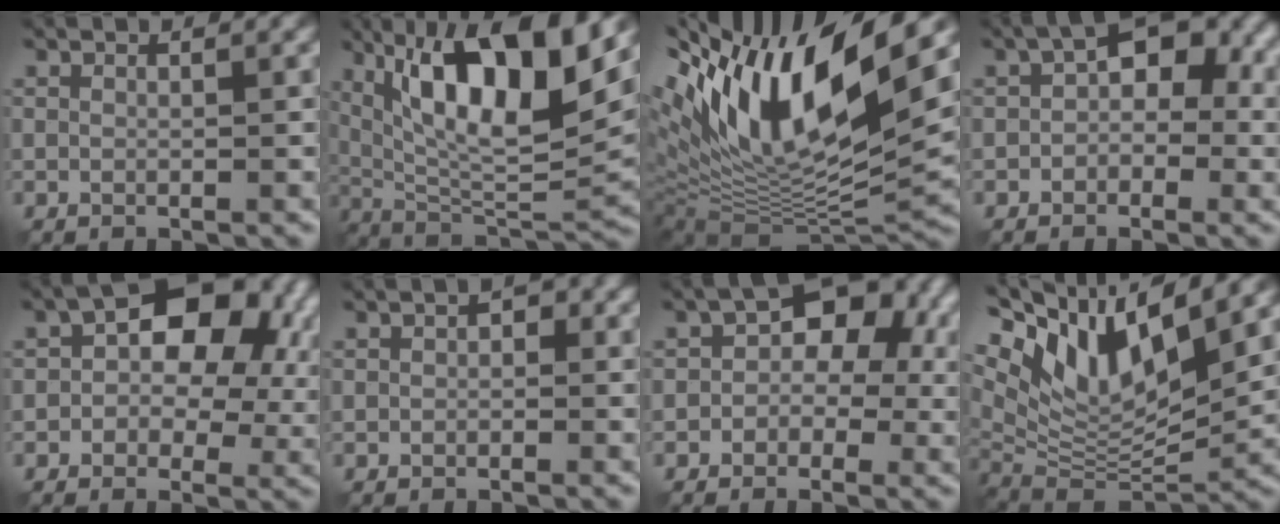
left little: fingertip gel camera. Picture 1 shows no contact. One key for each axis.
{"total": 13.3, "fx": 5.0, "fy": 4.4, "fz": 11.5, "tx": -0.187, "ty": 0.009, "tz": 0.087}
{"total": 16.3, "fx": 5.2, "fy": 5.8, "fz": 14.3, "tx": -0.264, "ty": 0.006, "tz": 0.083}
{"total": 6.7, "fx": 0.9, "fy": 4.4, "fz": 5.0, "tx": -0.054, "ty": 0.012, "tz": -0.002}
{"total": 11.4, "fx": 2.4, "fy": 7.2, "fz": 8.5, "tx": -0.107, "ty": 0.011, "tz": 0.025}
{"total": 1.8, "fx": -0.2, "fy": 1.3, "fz": 1.3, "tx": -0.010, "ty": 0.004, "tz": -0.008}
{"total": 7.1, "fx": 1.0, "fy": 5.1, "fz": 4.9, "tx": -0.034, "ty": 0.007, "tz": -0.005}
{"total": 11.4, "fx": 5.6, "fy": 4.3, "fz": 9.0, "tx": -0.171, "ty": 0.006, "tz": 0.108}